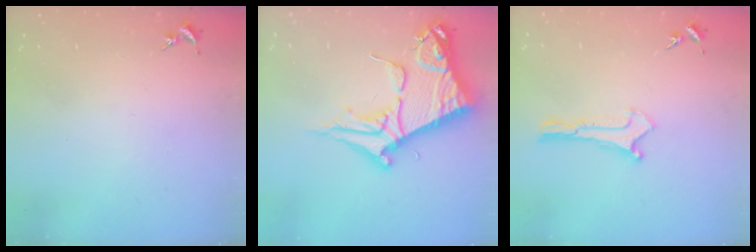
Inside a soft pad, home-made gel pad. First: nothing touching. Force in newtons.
{"total": 10.4, "press": 10.4, "slide": 1.1}
{"total": 0.0}